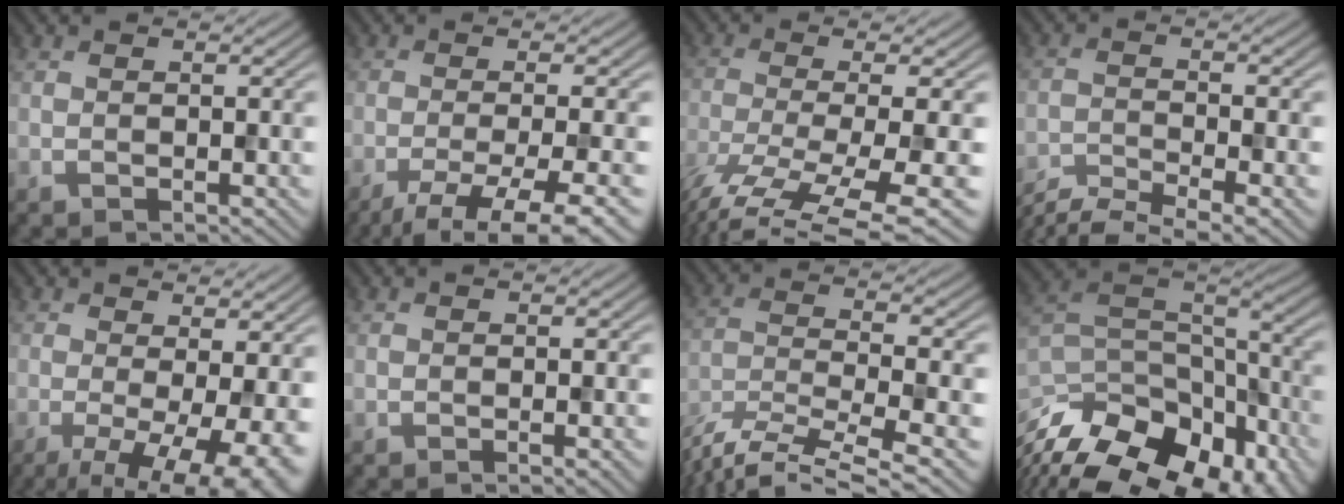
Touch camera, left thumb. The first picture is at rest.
{"total": 7.9, "force": [-4.5, 1.5, 6.3], "torque": [-0.097, -0.004, -0.070]}
{"total": 11.8, "force": [-7.4, 2.4, 8.9], "torque": [-0.177, -0.022, -0.113]}
{"total": 6.3, "force": [-5.3, 1.0, 3.3], "torque": [-0.065, -0.008, -0.098]}
{"total": 10.6, "force": [-2.4, 3.6, 9.7], "torque": [-0.136, -0.006, -0.026]}
{"total": 0.9, "force": [-0.3, 0.1, 0.8], "torque": [-0.013, -0.002, -0.006]}
{"total": 11.1, "force": [-8.8, 2.3, 6.3], "torque": [-0.128, -0.015, -0.154]}
{"total": 18.8, "force": [-13.2, 9.0, 9.9], "torque": [-0.200, -0.039, -0.186]}